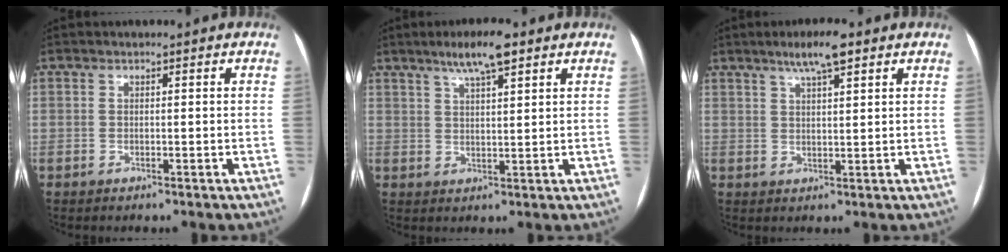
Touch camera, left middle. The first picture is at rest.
{"total": 6.4, "force": [4.2, 0.9, 4.7], "torque": [-0.086, 0.009, 0.072]}
{"total": 5.5, "force": [3.6, 0.7, 4.1], "torque": [-0.074, 0.008, 0.061]}